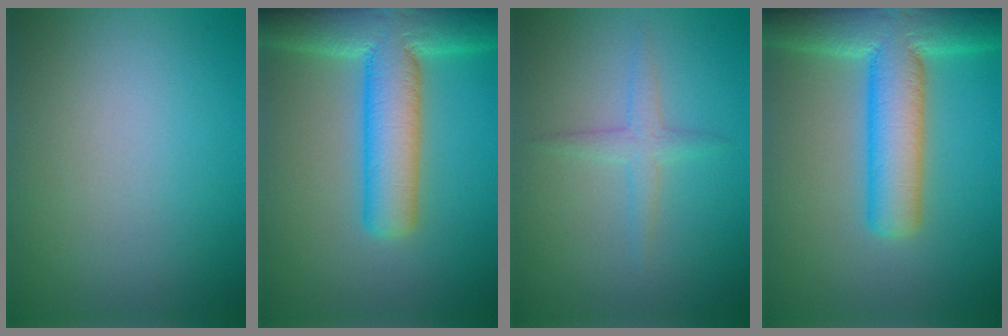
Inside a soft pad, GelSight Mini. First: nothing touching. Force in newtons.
{"total": 9.3, "press": 9.3, "slide": 0.4}
{"total": 1.7, "press": 1.7, "slide": 0.1}
{"total": 9.3, "press": 9.3, "slide": 0.4}